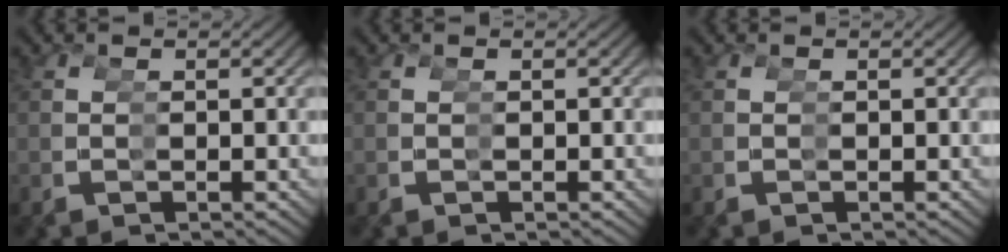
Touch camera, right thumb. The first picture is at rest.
{"total": 0.0}
{"total": 0.0}